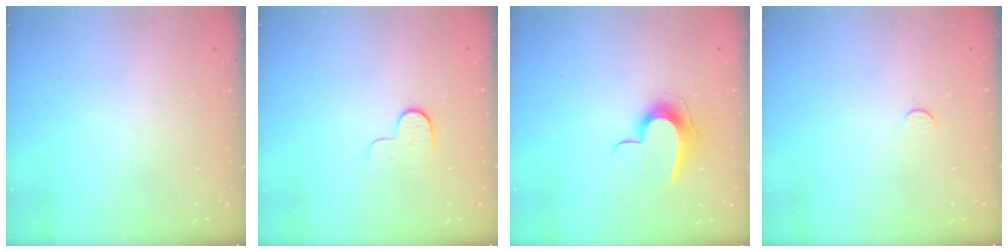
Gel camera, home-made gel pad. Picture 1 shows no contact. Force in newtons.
{"total": 5.4, "press": 5.3, "slide": 1.2}
{"total": 9.6, "press": 9.6, "slide": 0.1}
{"total": 3.0, "press": 3.0, "slide": 0.3}